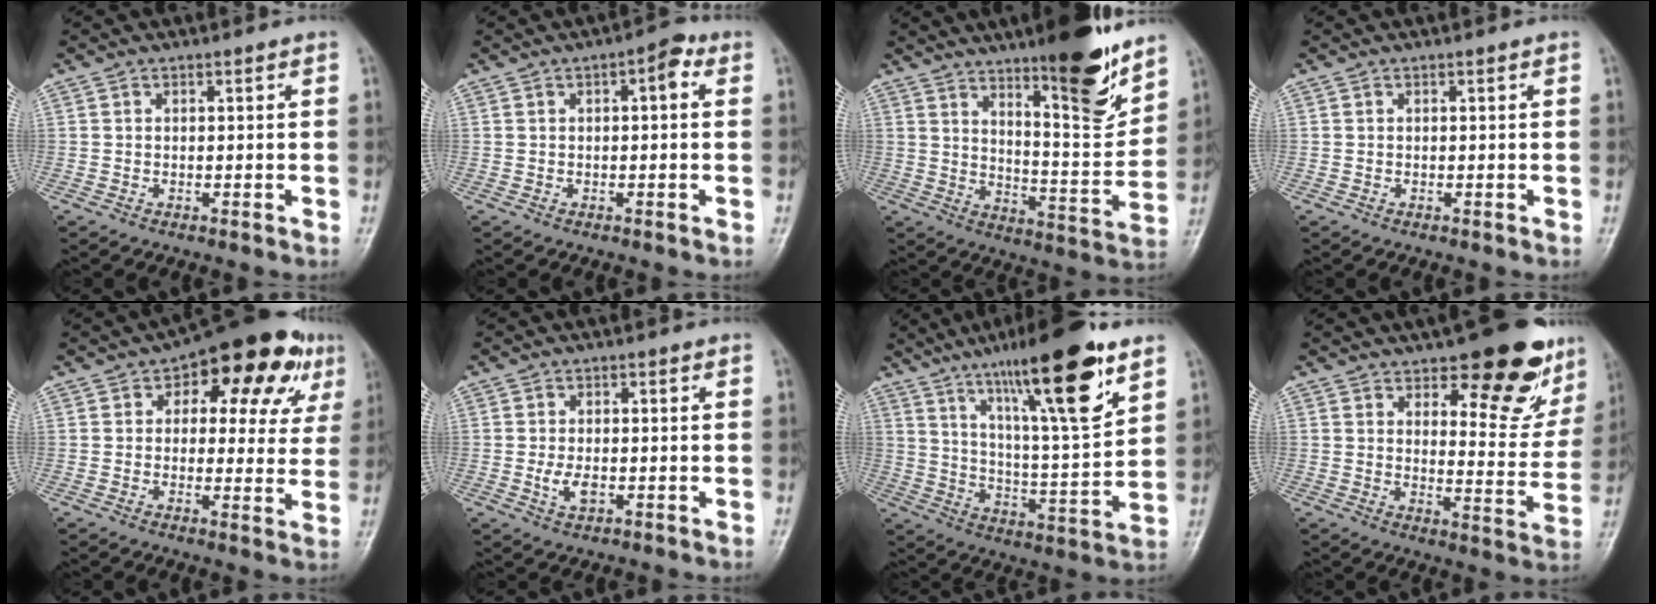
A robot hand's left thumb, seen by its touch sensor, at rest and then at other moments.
{"total": 3.7, "force": [0.9, 1.5, 3.2], "torque": [-0.037, 0.011, 0.005]}
{"total": 15.9, "force": [10.9, 3.3, 11.0], "torque": [-0.130, -0.082, 0.173]}
{"total": 0.0}
{"total": 16.5, "force": [6.9, 8.8, 12.1], "torque": [-0.099, 0.004, 0.083]}
{"total": 3.5, "force": [-0.8, 2.0, 2.8], "torque": [-0.052, -0.003, -0.013]}
{"total": 21.3, "force": [12.7, 3.6, 16.7], "torque": [-0.247, -0.052, 0.211]}
{"total": 16.6, "force": [10.9, 6.6, 10.6], "torque": [-0.071, -0.073, 0.143]}